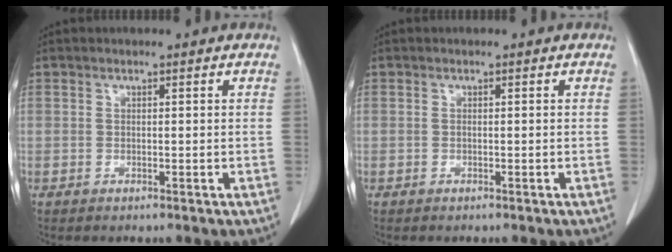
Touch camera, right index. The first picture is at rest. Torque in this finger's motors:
{"motor_torque": [-0.05, -0.16, 0.02, -0.01]}